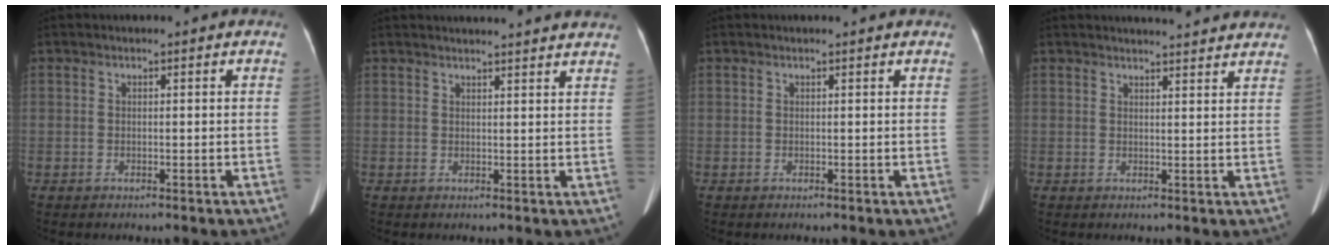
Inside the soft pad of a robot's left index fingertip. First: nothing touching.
{"total": 13.0, "force": [12.4, 0.4, 3.7], "torque": [-0.045, 0.005, 0.133]}
{"total": 1.3, "force": [1.2, 0.0, 0.3], "torque": [-0.014, 0.004, 0.011]}
{"total": 9.7, "force": [9.2, 0.7, 2.9], "torque": [-0.036, 0.006, 0.096]}